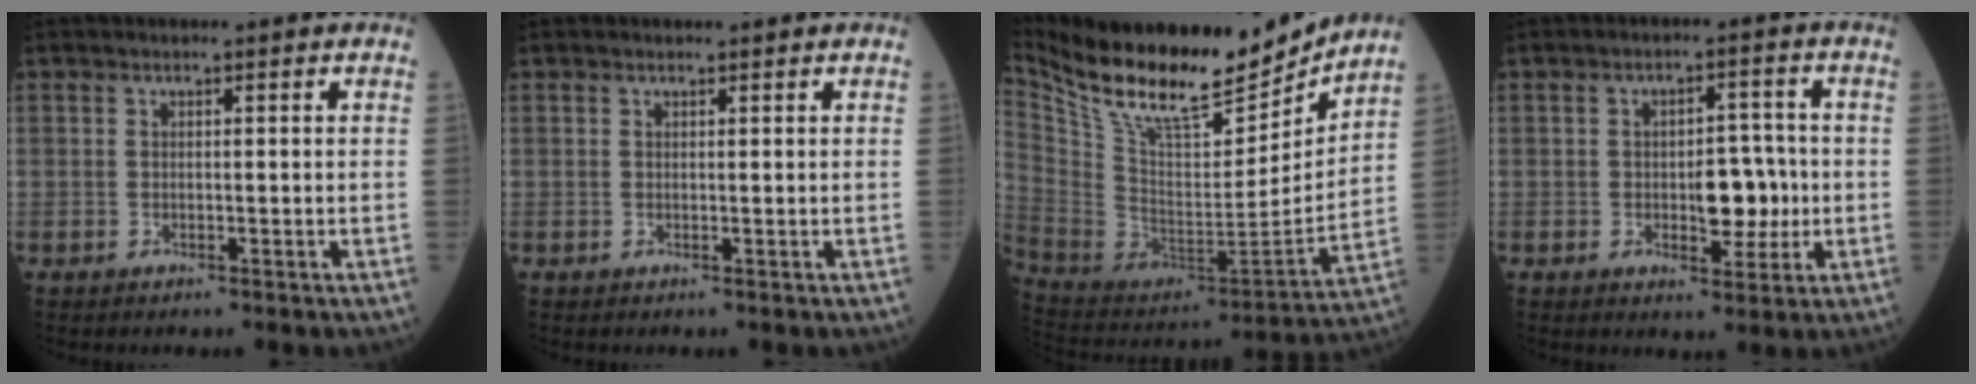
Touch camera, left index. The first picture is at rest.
{"total": 0.6, "force": [0.6, 0.0, 0.2], "torque": [-0.010, 0.000, 0.009]}
{"total": 23.2, "force": [19.8, 4.8, 11.2], "torque": [-0.213, -0.024, 0.336]}
{"total": 5.9, "force": [-0.8, 2.9, 5.0], "torque": [-0.069, 0.006, -0.007]}